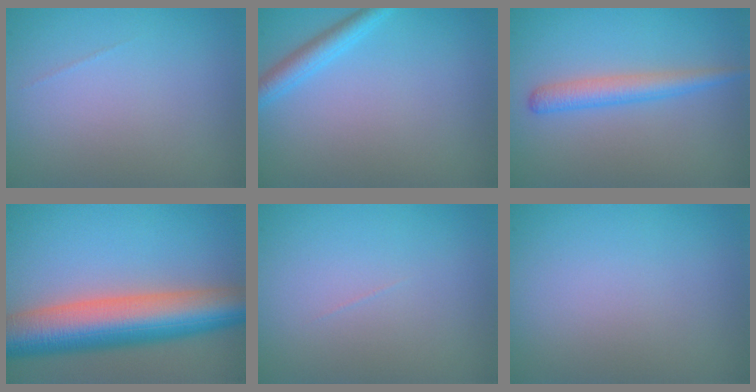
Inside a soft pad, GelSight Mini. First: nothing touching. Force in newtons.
{"total": 2.3, "press": 2.3, "slide": 0.2}
{"total": 2.6, "press": 2.6, "slide": 0.1}
{"total": 11.0, "press": 11.0, "slide": 0.3}
{"total": 0.0}
{"total": 0.0}